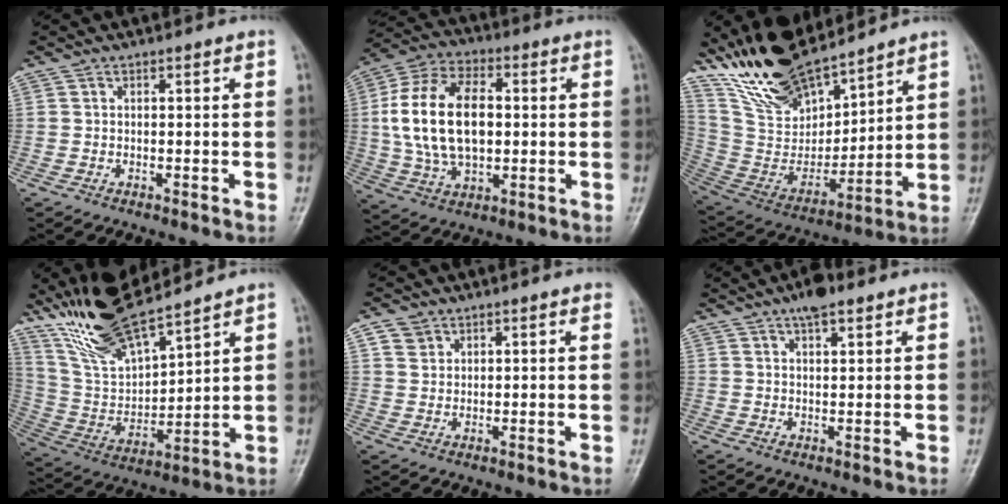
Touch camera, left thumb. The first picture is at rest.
{"total": 18.0, "force": [1.3, 11.0, 14.2], "torque": [-0.260, 0.012, 0.025]}
{"total": 19.3, "force": [16.0, 6.9, 8.2], "torque": [-0.112, -0.083, 0.310]}
{"total": 15.7, "force": [13.7, 3.3, 7.0], "torque": [-0.116, -0.067, 0.277]}
{"total": 4.8, "force": [3.3, 3.1, 1.4], "torque": [-0.001, -0.019, 0.057]}
{"total": 5.6, "force": [3.7, 2.1, 3.6], "torque": [-0.044, -0.010, 0.058]}